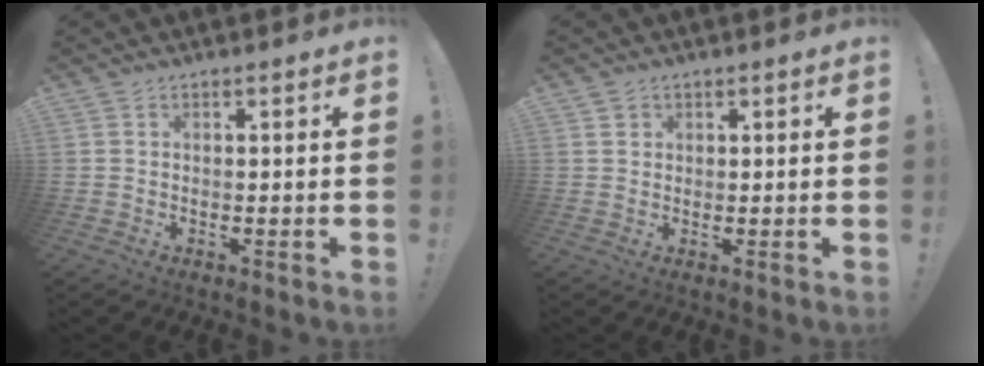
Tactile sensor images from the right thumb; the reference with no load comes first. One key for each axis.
{"total": 1.5, "fx": 0.8, "fy": 1.3, "fz": 0.1, "tx": 0.002, "ty": 0.000, "tz": 0.014}